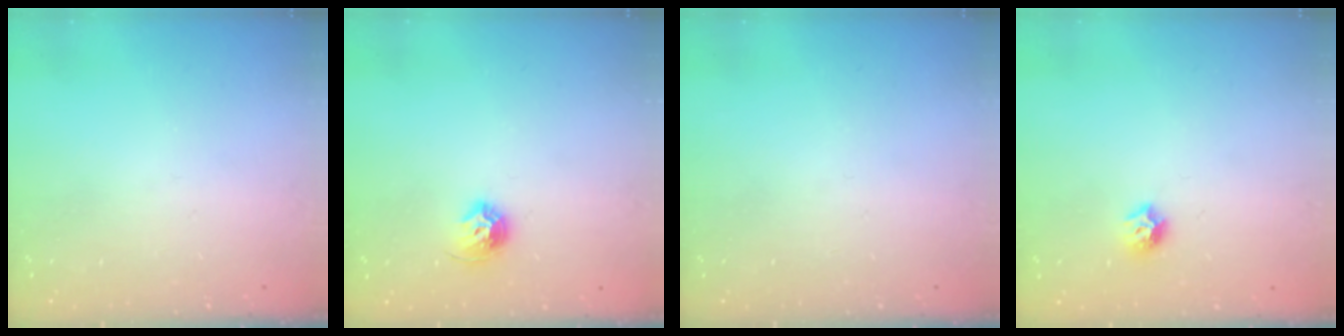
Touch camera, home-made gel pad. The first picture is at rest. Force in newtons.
{"total": 8.4, "press": 8.3, "slide": 0.9}
{"total": 0.0}
{"total": 6.4, "press": 6.4, "slide": 0.8}